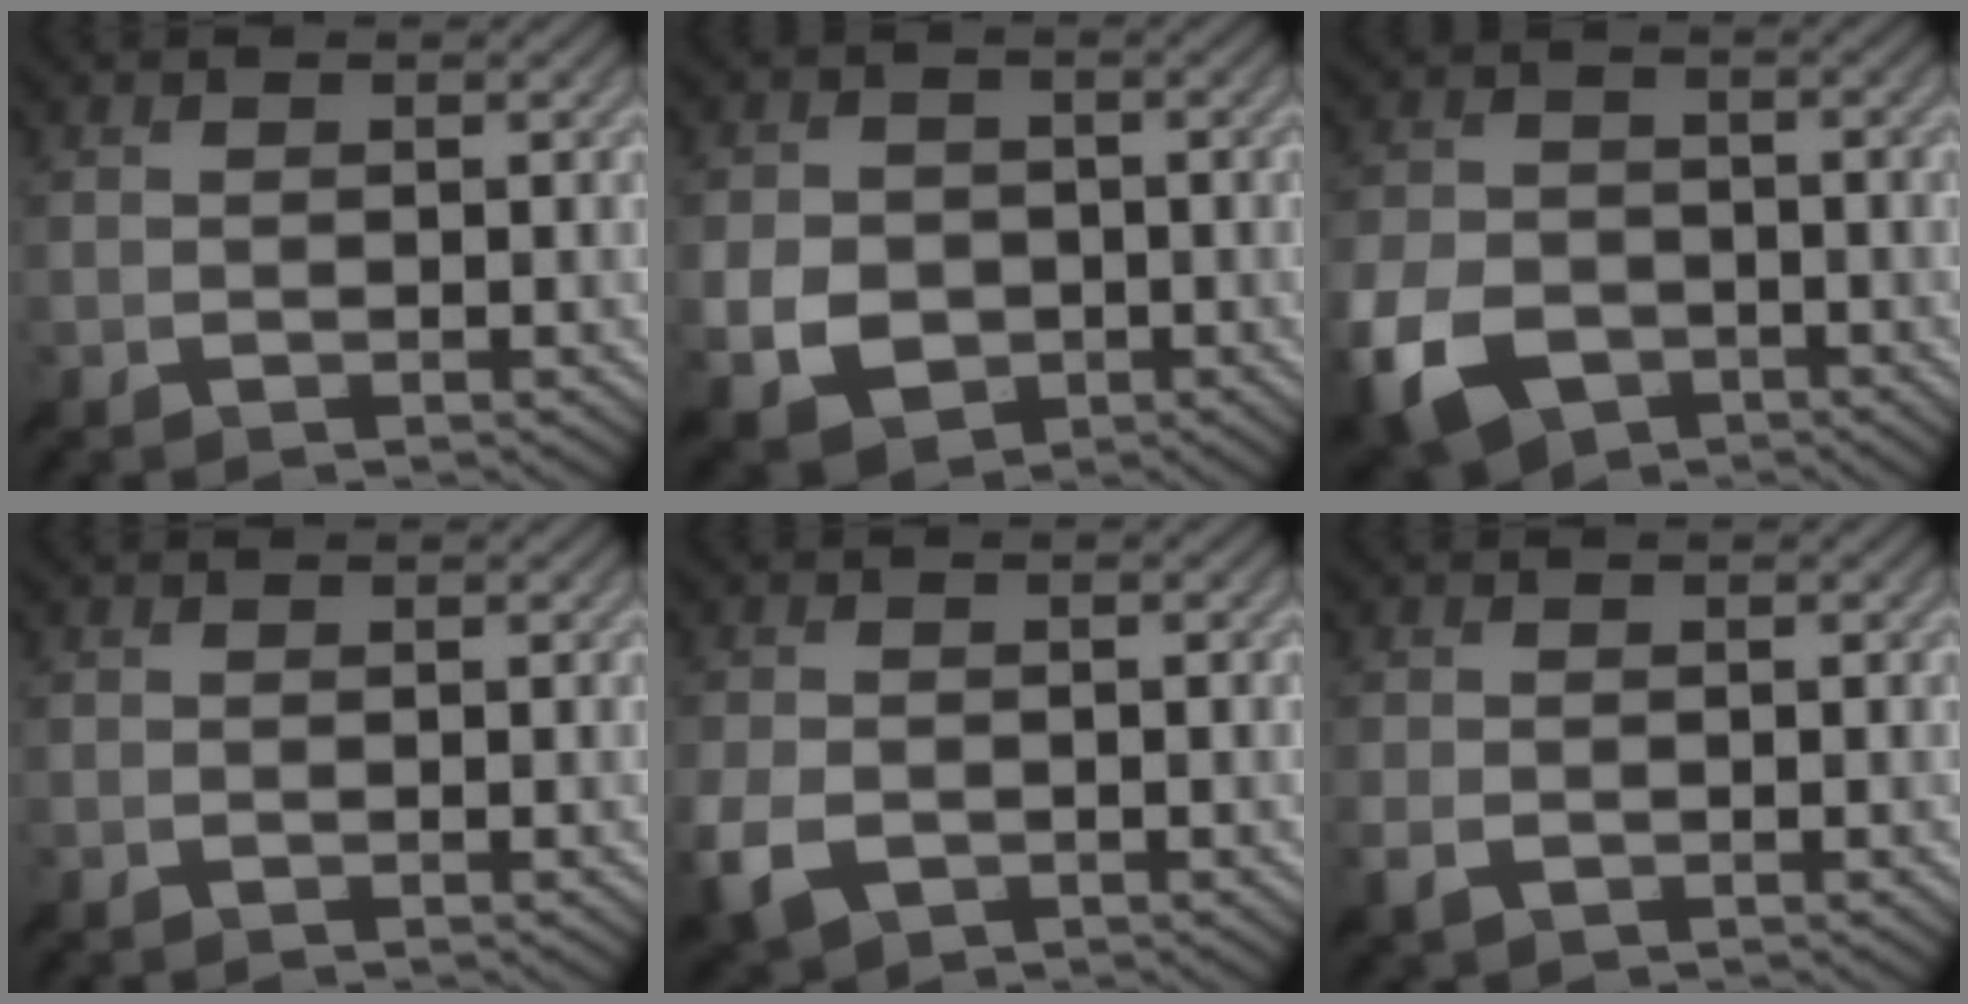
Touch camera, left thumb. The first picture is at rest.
{"total": 5.9, "force": [-1.6, 4.6, 3.3], "torque": [-0.083, -0.015, -0.034]}
{"total": 9.5, "force": [-5.1, 6.1, 5.2], "torque": [-0.139, -0.023, -0.101]}
{"total": 0.0}
{"total": 5.1, "force": [-2.1, 3.0, 3.5], "torque": [-0.086, -0.012, -0.046]}
{"total": 2.2, "force": [-1.0, 1.2, 1.5], "torque": [-0.039, -0.008, -0.018]}